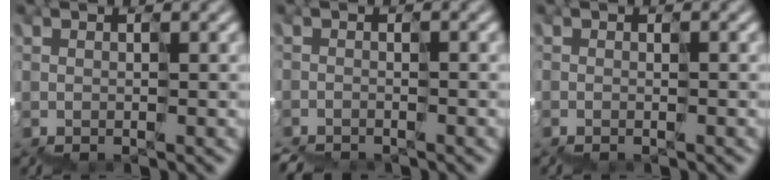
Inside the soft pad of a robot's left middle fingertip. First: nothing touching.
{"total": 2.7, "force": [-2.7, 0.2, 0.0], "torque": [-0.002, -0.011, -0.025]}
{"total": 0.6, "force": [-0.6, 0.0, -0.2], "torque": [0.007, -0.008, -0.007]}